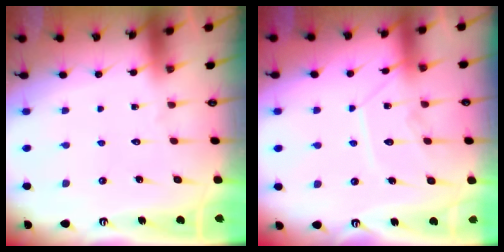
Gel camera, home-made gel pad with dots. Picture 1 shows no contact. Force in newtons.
{"total": 11.3, "press": 11.3, "slide": 0.9}